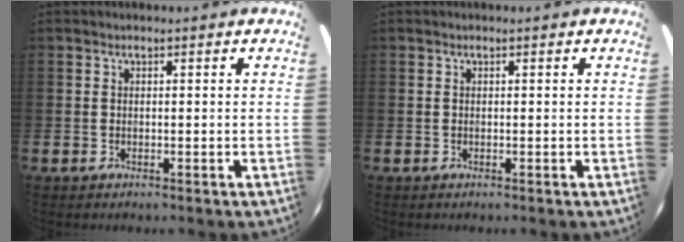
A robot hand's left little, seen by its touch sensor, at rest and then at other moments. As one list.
[{"total": 0.0}]